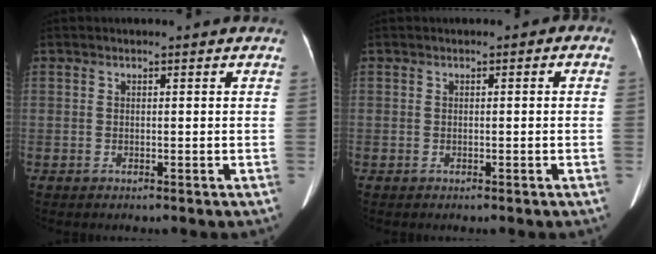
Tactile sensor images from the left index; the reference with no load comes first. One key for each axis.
{"total": 0.6, "fx": -0.1, "fy": 0.5, "fz": 0.3, "tx": 0.001, "ty": 0.004, "tz": -0.005}